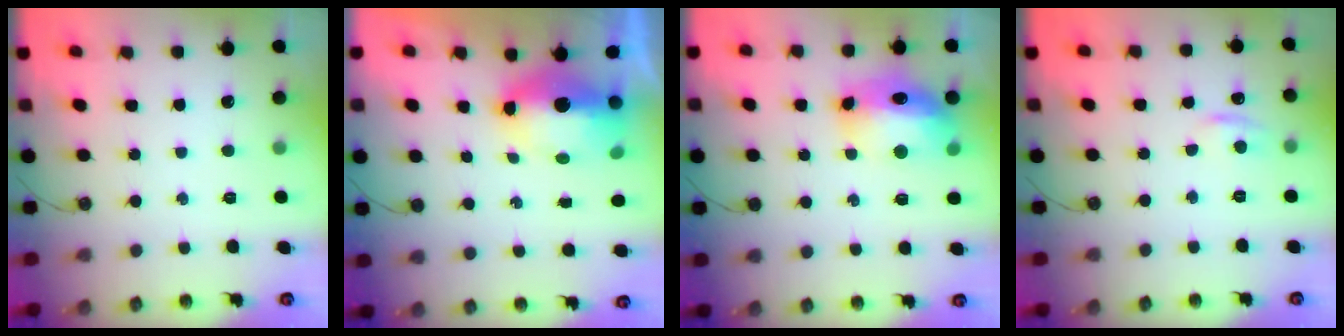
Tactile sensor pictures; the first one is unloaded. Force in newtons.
{"total": 10.8, "press": 10.6, "slide": 1.6}
{"total": 13.9, "press": 13.9, "slide": 1.2}
{"total": 5.5, "press": 5.4, "slide": 0.7}